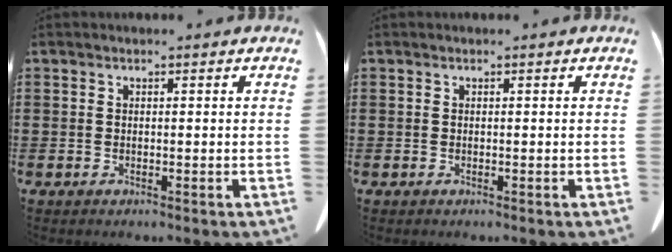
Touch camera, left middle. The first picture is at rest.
{"total": 0.0}